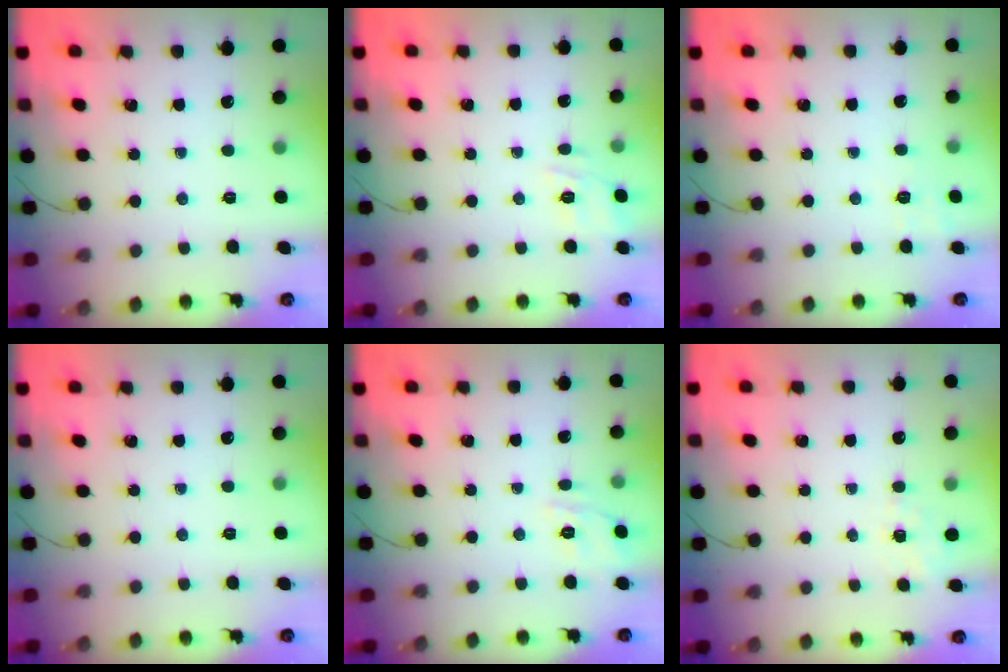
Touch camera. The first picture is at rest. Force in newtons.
{"total": 11.4, "press": 11.3, "slide": 1.3}
{"total": 2.3, "press": 1.5, "slide": 1.8}
{"total": 0.0}
{"total": 8.9, "press": 8.8, "slide": 1.8}
{"total": 1.7, "press": 1.2, "slide": 1.3}